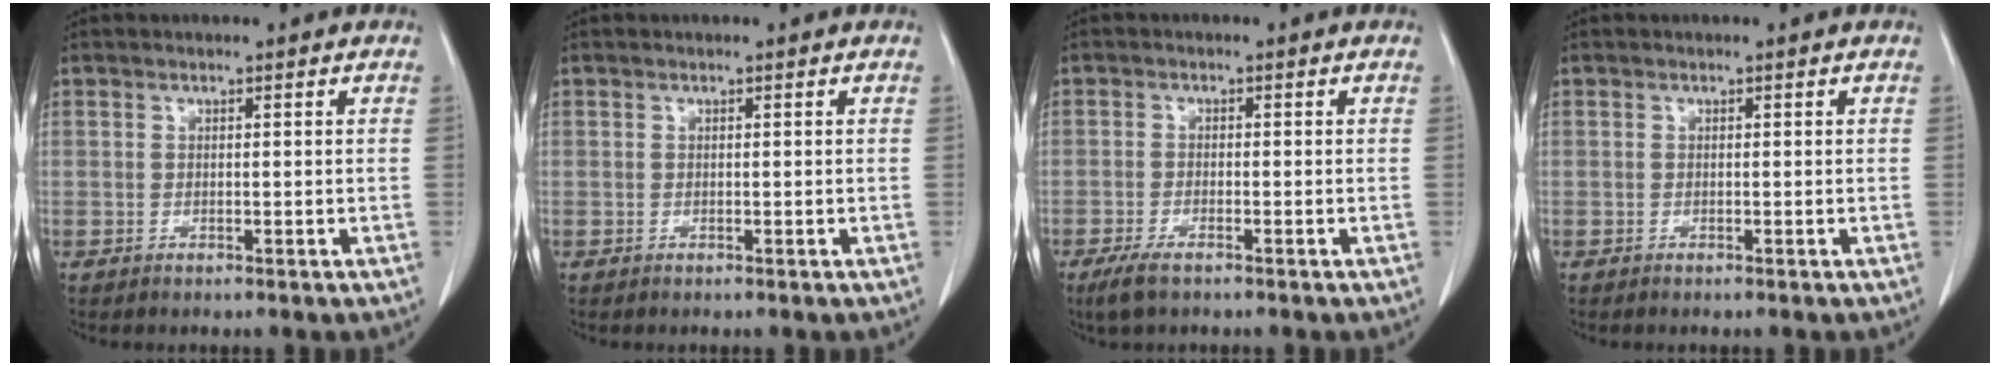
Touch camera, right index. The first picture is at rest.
{"total": 0.0}
{"total": 3.4, "force": [-2.3, 0.7, 2.4], "torque": [-0.055, -0.007, -0.040]}
{"total": 0.0}